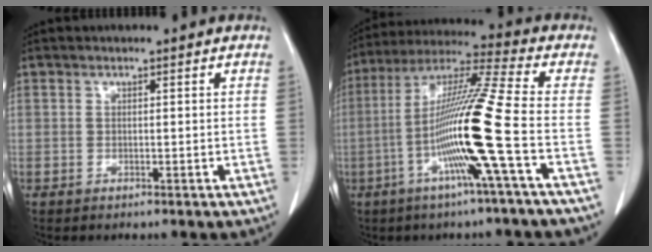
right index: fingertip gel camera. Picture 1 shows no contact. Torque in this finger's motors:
{"motor_torque": [2.14, 0.00, 1.05, 0.21]}